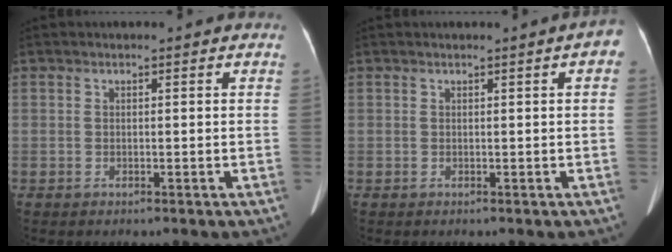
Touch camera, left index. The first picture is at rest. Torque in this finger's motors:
{"motor_torque": [0.54, -0.65, 0.31, 0.04]}